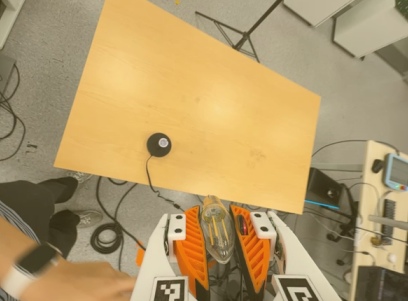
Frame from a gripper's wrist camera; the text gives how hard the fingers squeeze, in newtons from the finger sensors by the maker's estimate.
{"total": 21.1, "left": 23.7, "right": 18.5}